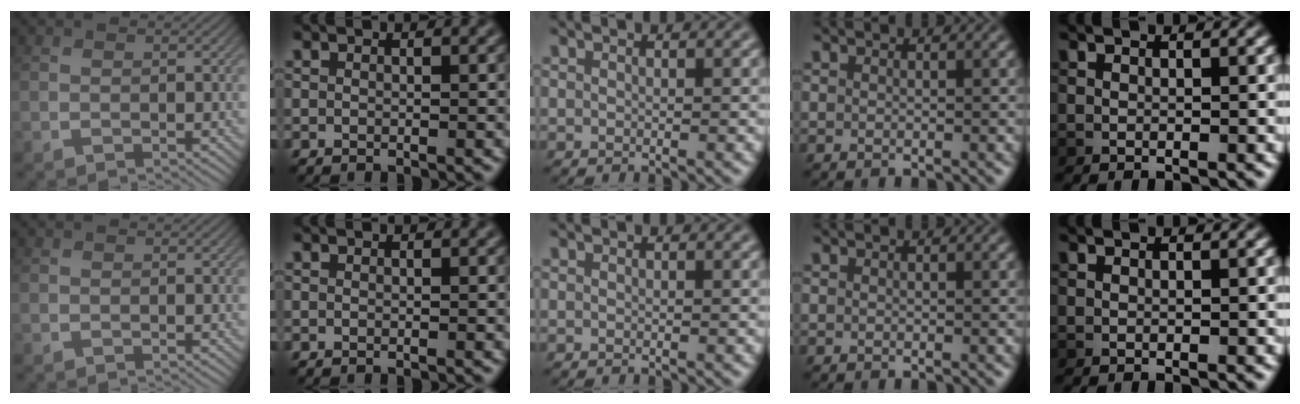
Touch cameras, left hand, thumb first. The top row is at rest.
{}